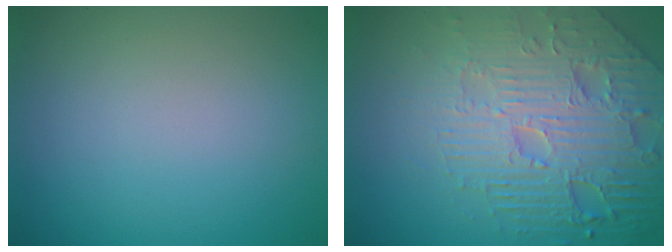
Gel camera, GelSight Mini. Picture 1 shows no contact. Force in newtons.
{"total": 8.7, "press": 6.1, "slide": 6.2}